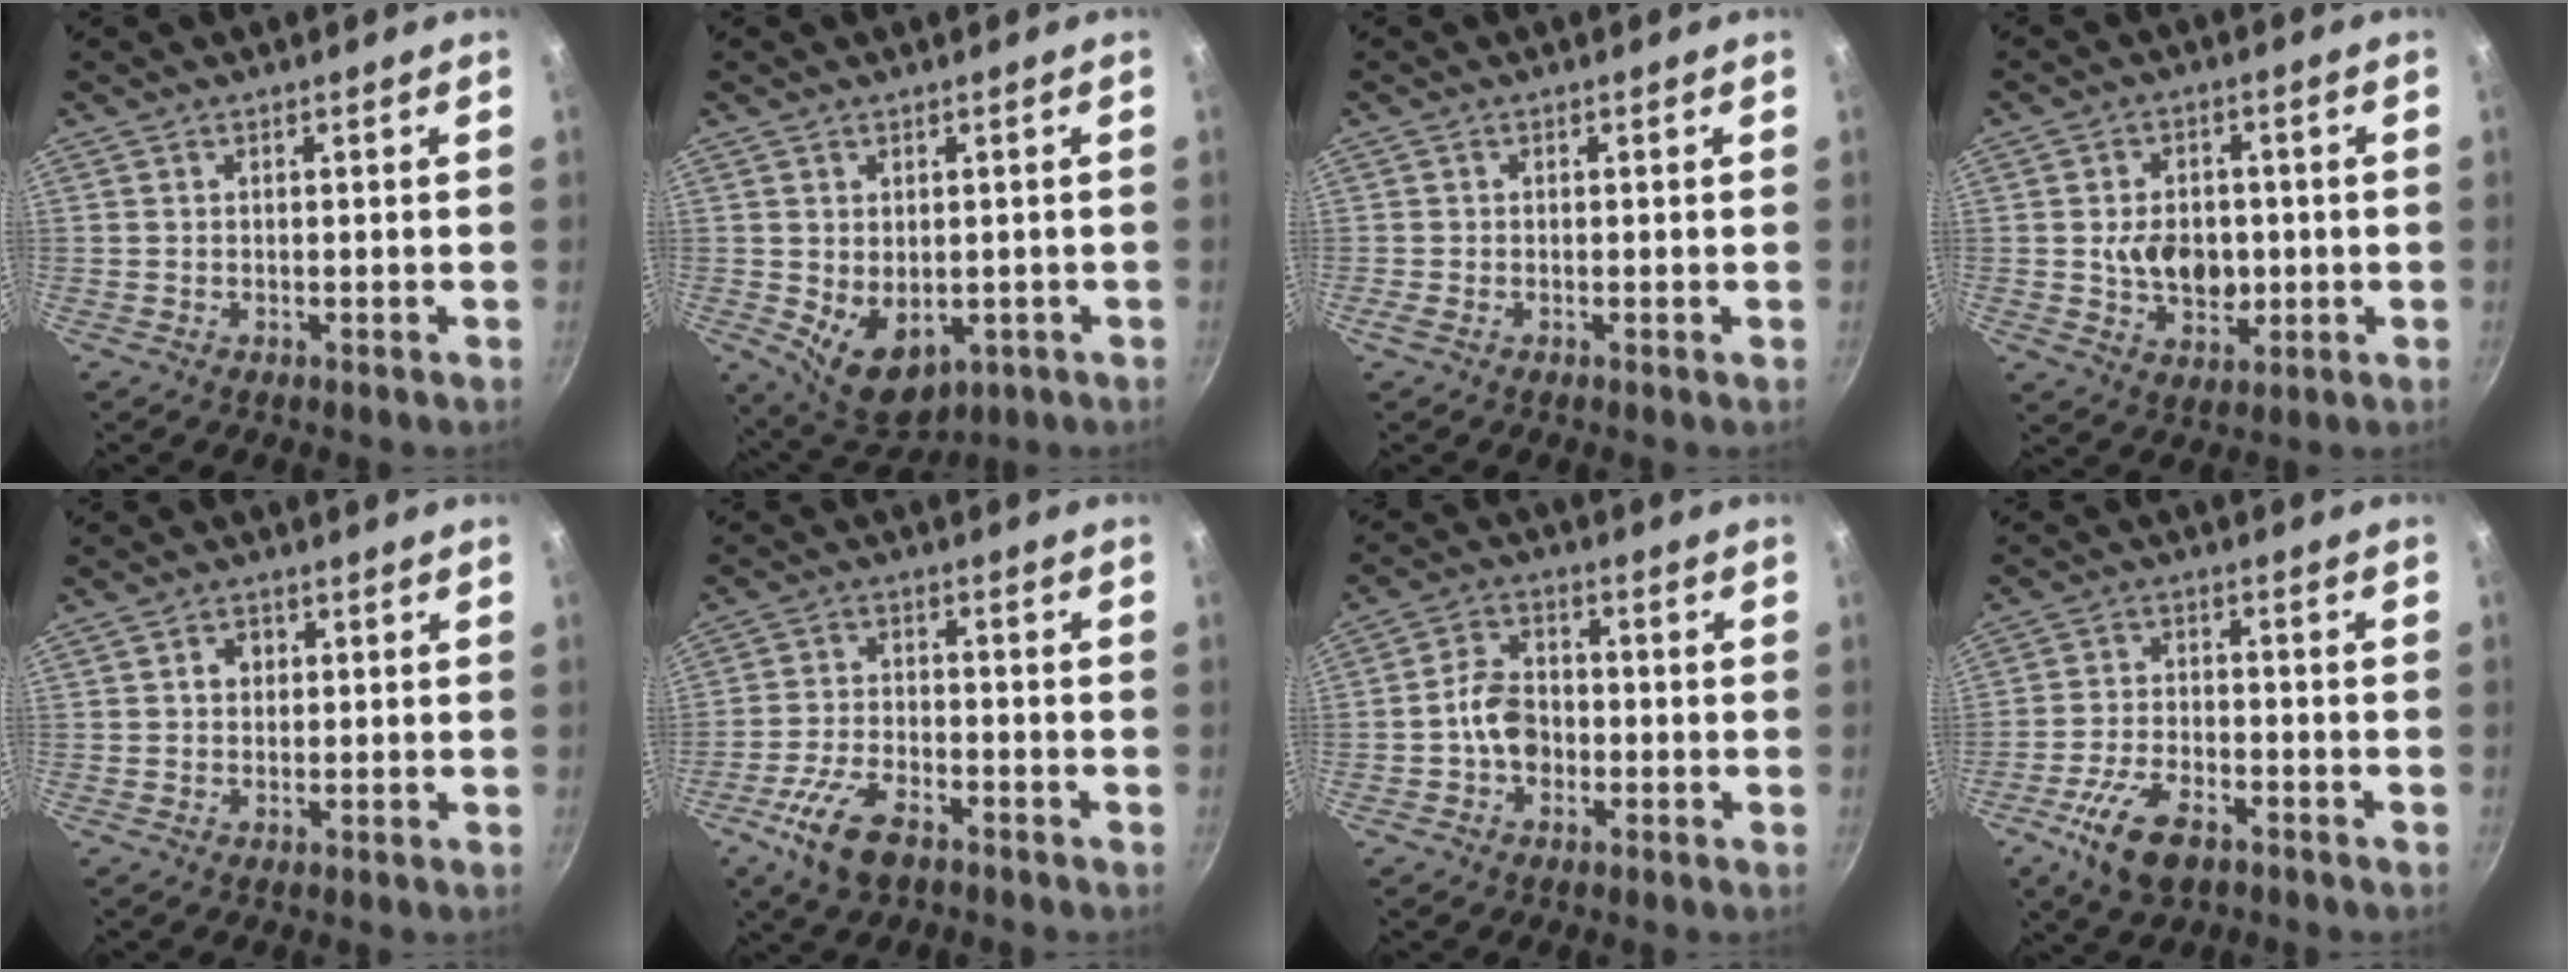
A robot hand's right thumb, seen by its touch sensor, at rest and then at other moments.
{"total": 8.4, "force": [-1.0, 5.8, 6.0], "torque": [-0.075, -0.015, 0.006]}
{"total": 0.9, "force": [-0.4, 0.3, 0.7], "torque": [-0.018, 0.000, -0.013]}
{"total": 9.0, "force": [-0.3, 6.7, 6.0], "torque": [-0.070, -0.004, -0.001]}
{"total": 2.6, "force": [0.5, 2.2, 1.2], "torque": [-0.004, 0.004, 0.006]}
{"total": 9.4, "force": [-5.5, 4.2, 6.3], "torque": [-0.128, 0.024, -0.109]}
{"total": 7.0, "force": [-1.6, 5.3, 4.3], "torque": [-0.052, 0.024, -0.037]}
{"total": 10.2, "force": [-5.6, 4.8, 7.0], "torque": [-0.133, 0.023, -0.106]}